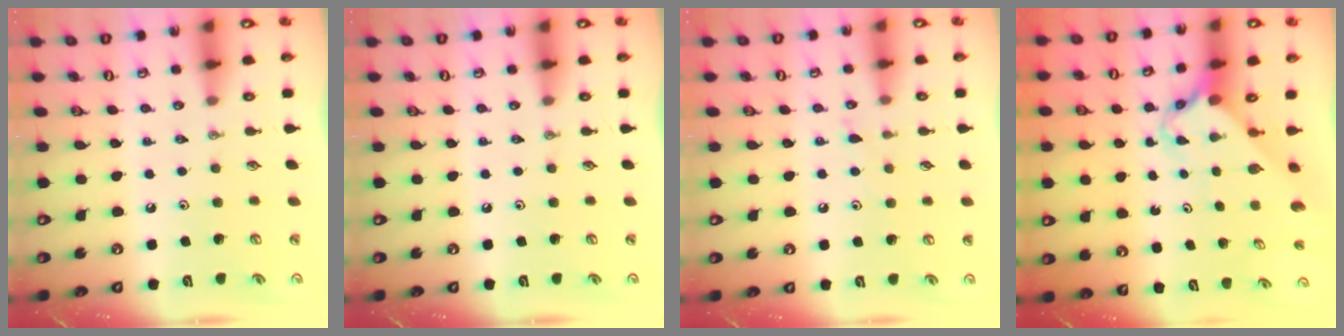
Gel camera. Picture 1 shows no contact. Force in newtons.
{"total": 0.0}
{"total": 5.6, "press": 5.6, "slide": 0.5}
{"total": 2.6, "press": 2.6, "slide": 0.3}